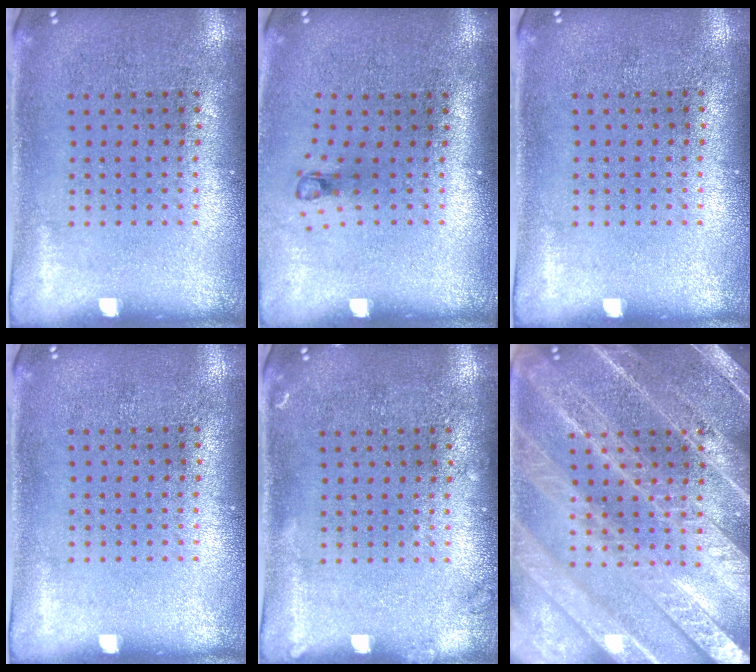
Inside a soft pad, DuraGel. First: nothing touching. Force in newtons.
{"total": 0.7, "press": 0.3, "slide": 0.6}
{"total": 0.0}
{"total": 0.0}
{"total": 0.7, "press": 0.7, "slide": 0.2}
{"total": 6.0, "press": 5.9, "slide": 0.8}